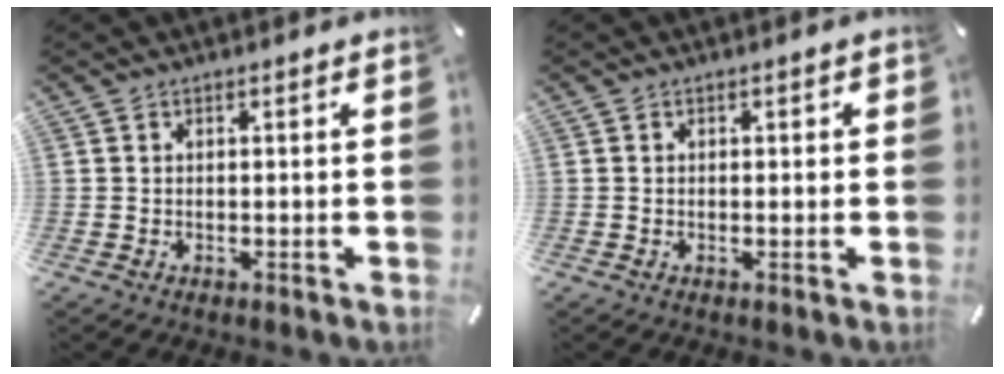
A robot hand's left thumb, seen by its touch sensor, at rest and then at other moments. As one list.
[{"total": 0.6, "force": [-0.1, 0.5, 0.4], "torque": [-0.008, 0.001, -0.003]}]